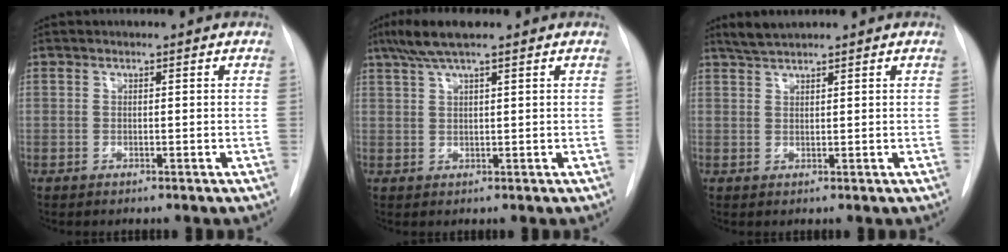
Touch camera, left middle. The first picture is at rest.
{"total": 5.5, "force": [4.0, 0.3, 3.8], "torque": [-0.081, 0.020, 0.076]}
{"total": 2.7, "force": [2.5, -0.2, 1.0], "torque": [-0.024, 0.008, 0.050]}